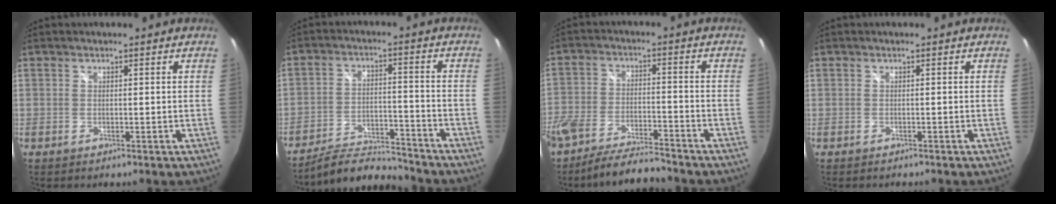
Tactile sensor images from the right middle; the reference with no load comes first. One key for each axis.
{"total": 10.0, "fx": -9.8, "fy": 1.0, "fz": 1.9, "tx": -0.055, "ty": 0.002, "tz": -0.163}
{"total": 11.2, "fx": -9.4, "fy": 2.8, "fz": 5.3, "tx": -0.130, "ty": -0.012, "tz": -0.166}
{"total": 0.0}